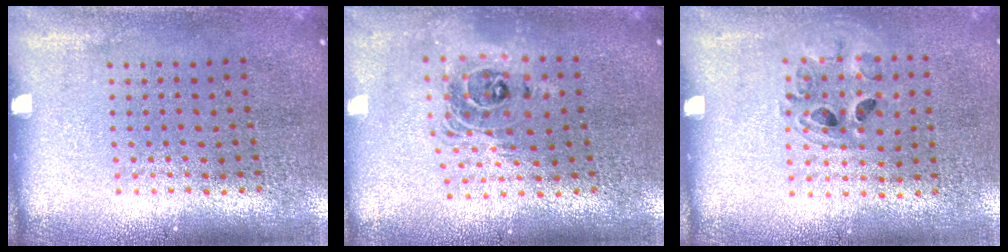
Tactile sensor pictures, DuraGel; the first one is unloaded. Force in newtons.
{"total": 1.8, "press": 1.4, "slide": 1.1}
{"total": 1.0, "press": 1.0, "slide": 0.1}